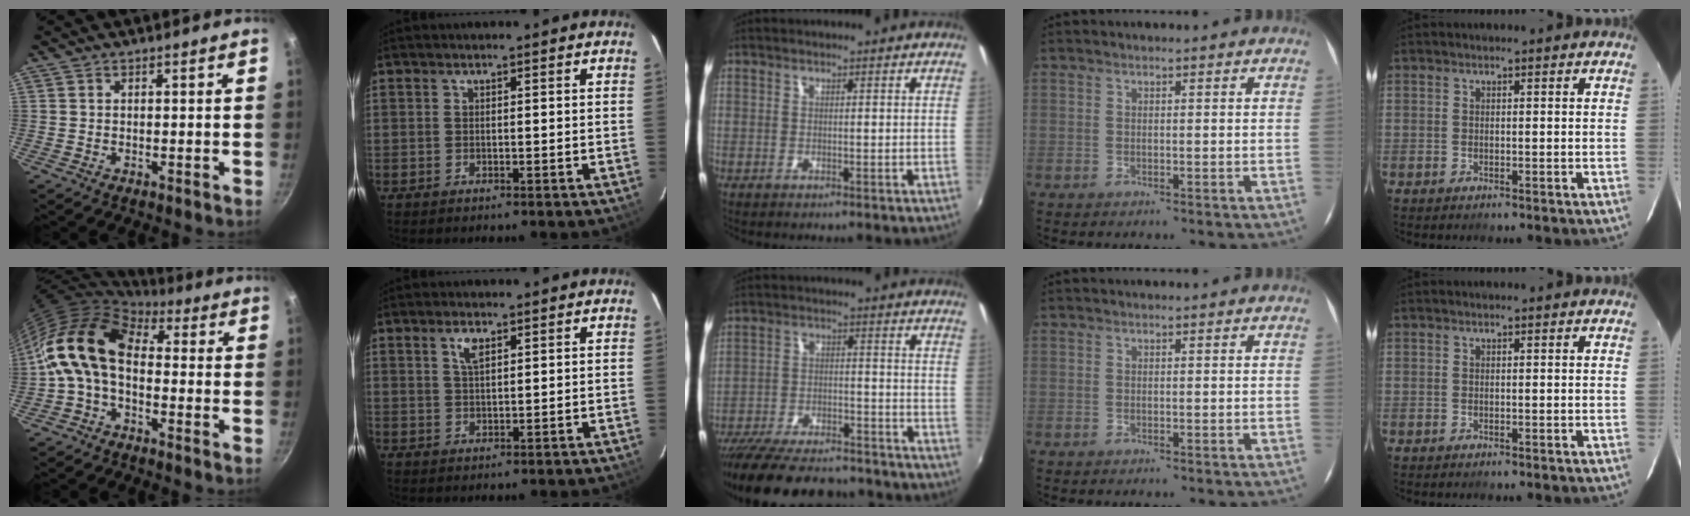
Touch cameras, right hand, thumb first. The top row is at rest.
{"thumb": {"total": 12.7, "force": [-0.5, 8.2, 9.6], "torque": [-0.159, 0.033, -0.029]}, "index": {"total": 2.8, "force": [1.5, 1.2, 2.1], "torque": [-0.041, 0.003, 0.028]}, "middle": {"total": 22.1, "force": [-19.0, 5.9, 9.6], "torque": [-0.193, -0.029, -0.279]}}